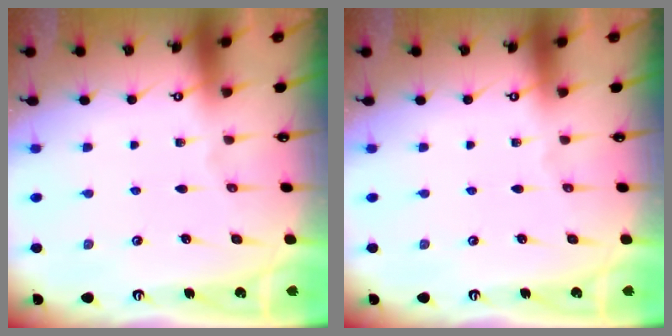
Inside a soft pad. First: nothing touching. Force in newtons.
{"total": 0.0}